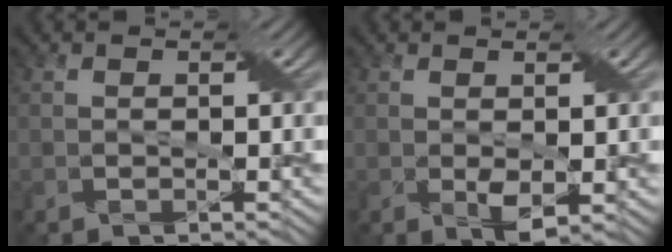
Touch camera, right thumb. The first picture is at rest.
{"total": 2.1, "force": [0.0, 1.0, 1.8], "torque": [-0.037, -0.006, 0.007]}